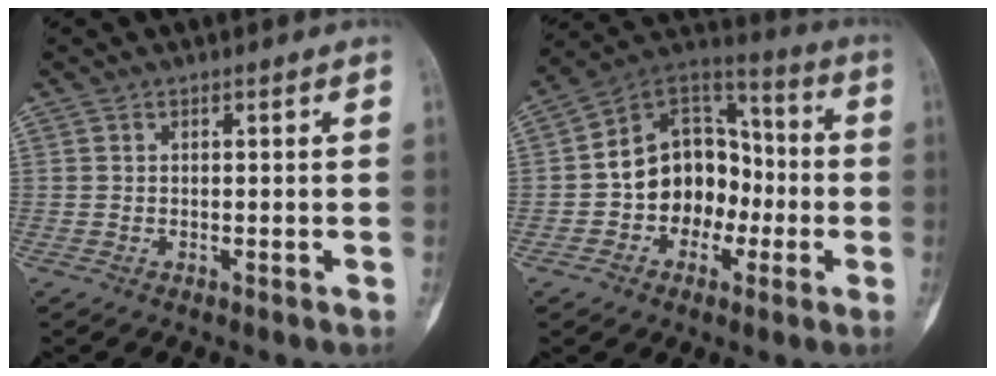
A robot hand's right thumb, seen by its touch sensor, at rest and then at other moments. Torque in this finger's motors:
{"motor_torque": [-0.14, 0.59, 1.14, -0.97, 0.25]}